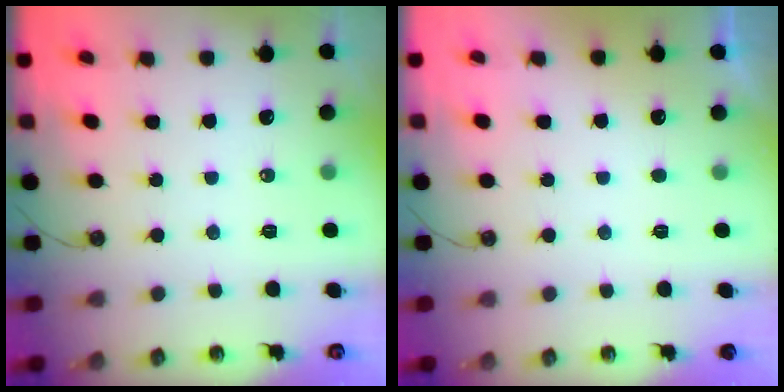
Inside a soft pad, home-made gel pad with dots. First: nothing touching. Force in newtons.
{"total": 0.7, "press": 0.2, "slide": 0.7}